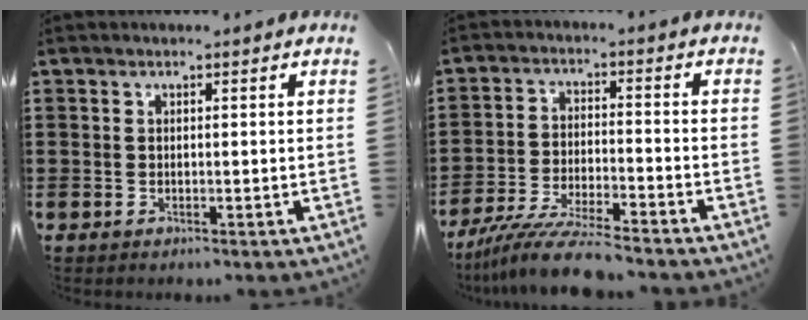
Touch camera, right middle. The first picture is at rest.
{"total": 8.5, "force": [-7.7, 0.3, 3.7], "torque": [-0.073, -0.001, -0.146]}